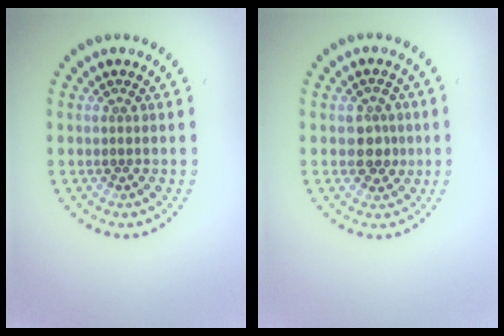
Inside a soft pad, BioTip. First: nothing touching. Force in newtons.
{"total": 2.5, "press": 2.4, "slide": 0.6}